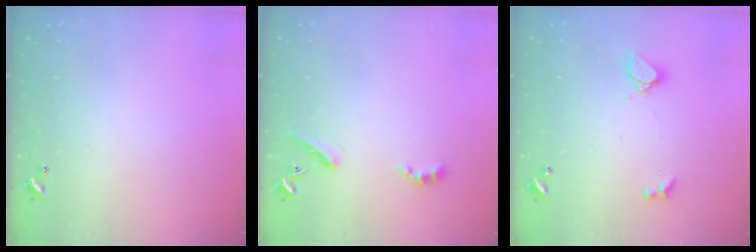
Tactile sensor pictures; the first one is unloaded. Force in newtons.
{"total": 3.5, "press": 3.5, "slide": 0.7}
{"total": 2.1, "press": 2.0, "slide": 0.5}